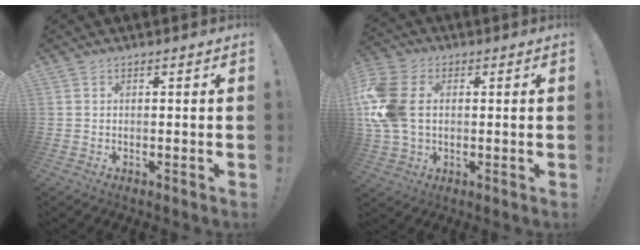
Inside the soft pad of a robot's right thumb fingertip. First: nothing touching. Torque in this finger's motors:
{"motor_torque": [1.60, 1.61, 0.22, 0.10, 0.38]}